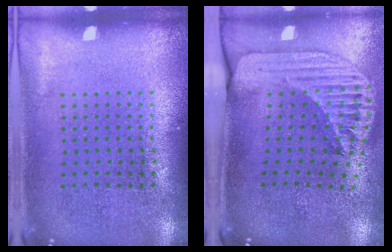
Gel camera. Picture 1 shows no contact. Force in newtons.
{"total": 2.6, "press": 1.8, "slide": 1.9}